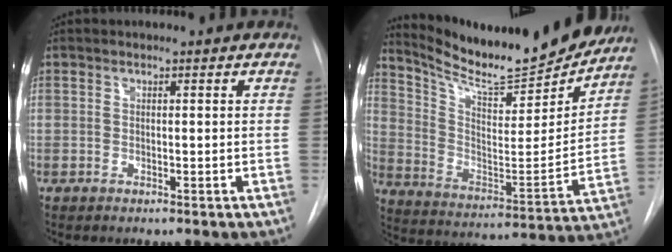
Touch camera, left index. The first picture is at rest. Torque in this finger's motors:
{"motor_torque": [0.58, -0.80, 0.18, 0.06]}